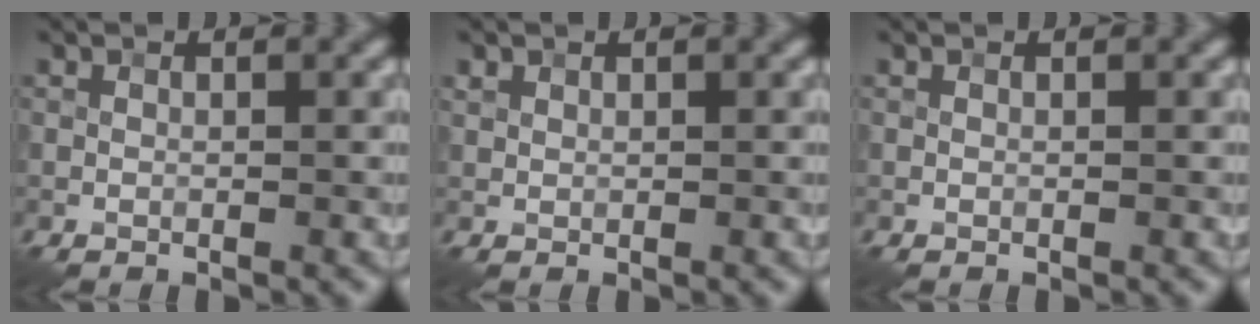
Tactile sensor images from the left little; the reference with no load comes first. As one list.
[{"total": 0.6, "force": [0.4, 0.4, 0.0], "torque": [0.001, 0.000, 0.009]}, {"total": 0.0}]